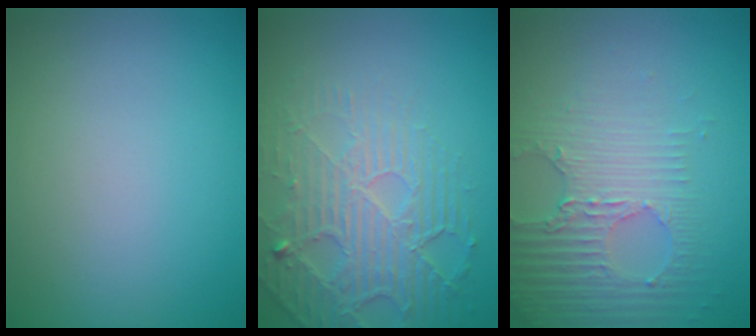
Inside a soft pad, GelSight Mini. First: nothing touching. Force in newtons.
{"total": 4.5, "press": 4.2, "slide": 1.7}
{"total": 3.5, "press": 3.4, "slide": 0.8}